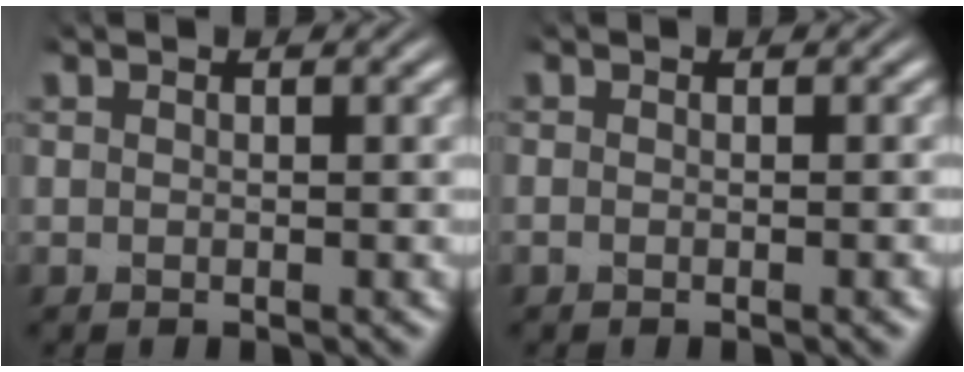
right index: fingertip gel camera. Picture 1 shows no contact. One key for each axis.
{"total": 0.6, "fx": -0.5, "fy": 0.2, "fz": 0.3, "tx": -0.006, "ty": 0.000, "tz": -0.011}